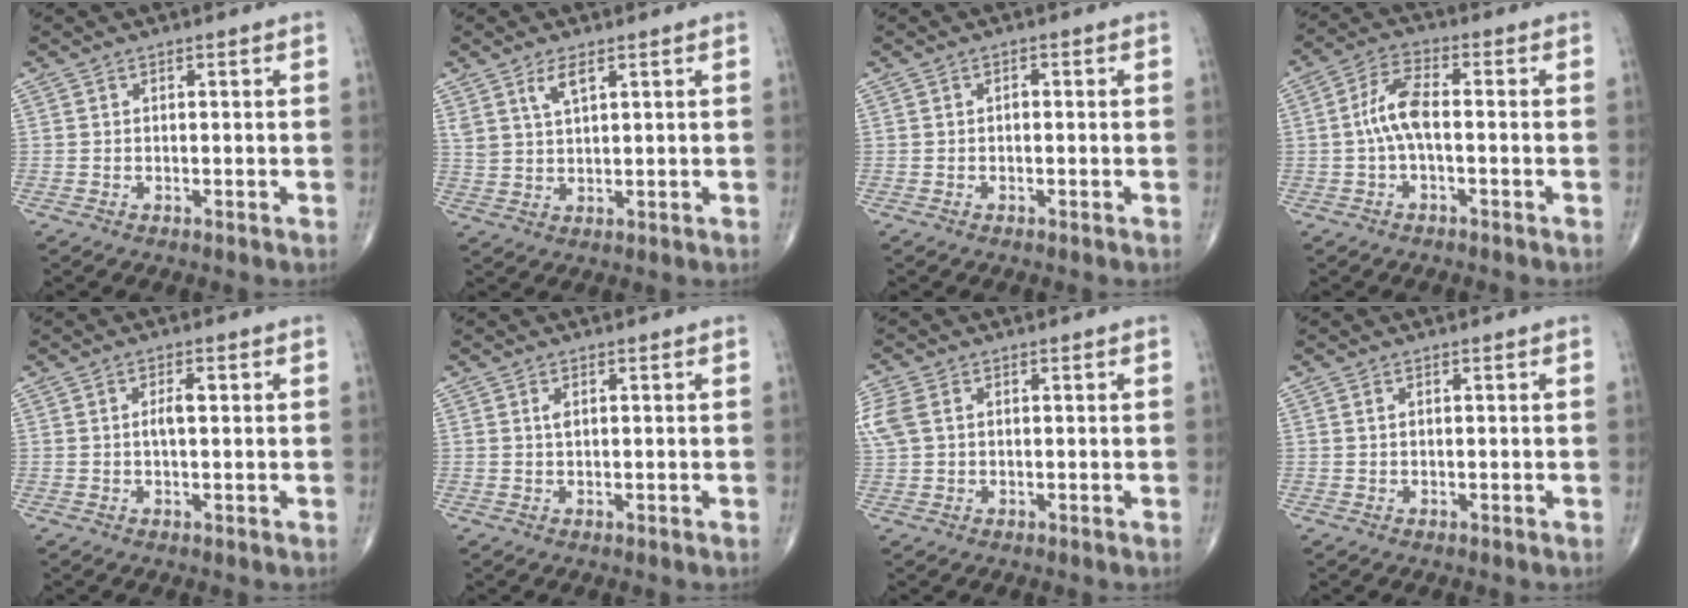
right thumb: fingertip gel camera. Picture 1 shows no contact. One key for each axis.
{"total": 4.1, "fx": 2.4, "fy": 1.4, "fz": 3.0, "tx": -0.058, "ty": -0.011, "tz": 0.052}
{"total": 0.8, "fx": 0.0, "fy": 0.4, "fz": 0.7, "tx": -0.010, "ty": 0.002, "tz": -0.002}
{"total": 6.6, "fx": -0.6, "fy": 2.5, "fz": 6.1, "tx": -0.131, "ty": 0.023, "tz": -0.019}
{"total": 2.6, "fx": 0.5, "fy": 0.9, "fz": 2.4, "tx": -0.045, "ty": 0.004, "tz": 0.007}
{"total": 1.2, "fx": 0.4, "fy": 0.4, "fz": 1.0, "tx": -0.020, "ty": 0.002, "tz": 0.008}
{"total": 5.9, "fx": 1.3, "fy": 4.0, "fz": 4.1, "tx": -0.126, "ty": 0.017, "tz": 0.031}
{"total": 0.6, "fx": 0.3, "fy": 0.2, "fz": 0.5, "tx": -0.012, "ty": 0.005, "tz": 0.006}